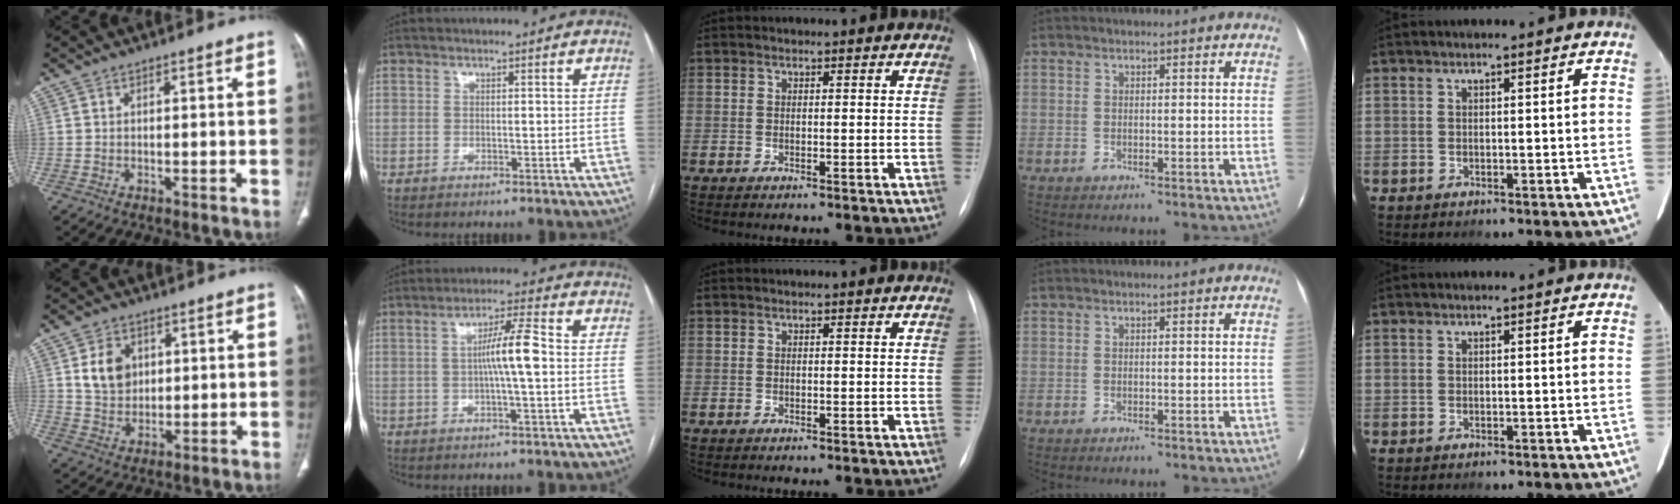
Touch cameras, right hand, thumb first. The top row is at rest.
{"thumb": {"total": 7.4, "force": [2.2, 5.8, 4.1], "torque": [-0.048, -0.012, 0.045]}, "index": {"total": 6.7, "force": [0.0, 0.2, 6.7], "torque": [-0.121, 0.012, -0.003]}}